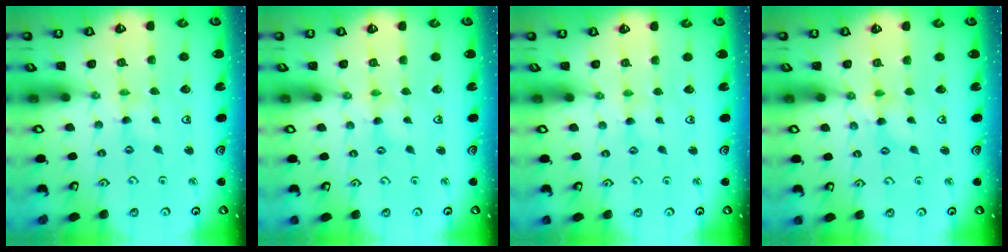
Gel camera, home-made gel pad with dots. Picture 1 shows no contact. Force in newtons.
{"total": 1.5, "press": 1.5, "slide": 0.3}
{"total": 0.8, "press": 0.8, "slide": 0.2}
{"total": 3.5, "press": 3.5, "slide": 0.4}